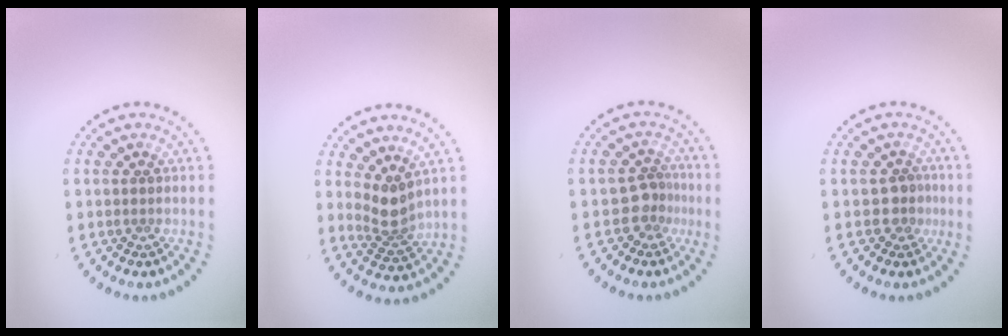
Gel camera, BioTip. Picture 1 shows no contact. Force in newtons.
{"total": 2.8, "press": 2.2, "slide": 1.8}
{"total": 2.3, "press": 1.7, "slide": 1.5}
{"total": 1.9, "press": 1.6, "slide": 1.0}